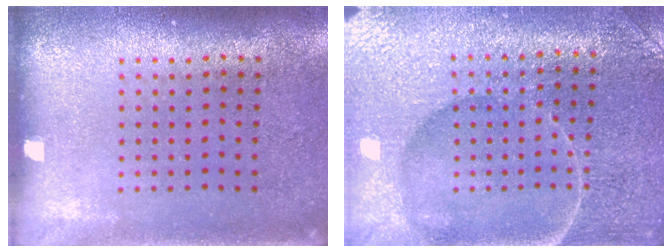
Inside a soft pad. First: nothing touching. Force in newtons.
{"total": 4.5, "press": 4.3, "slide": 1.4}